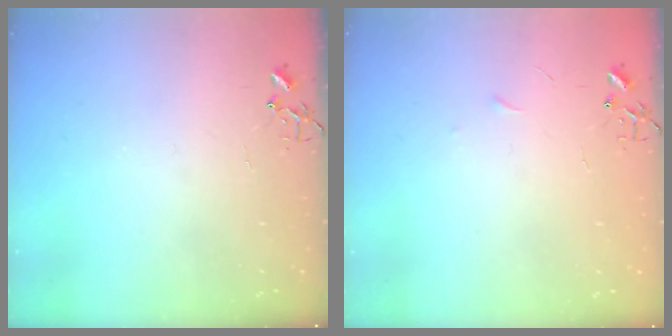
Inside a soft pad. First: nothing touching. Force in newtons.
{"total": 3.5, "press": 3.4, "slide": 0.4}